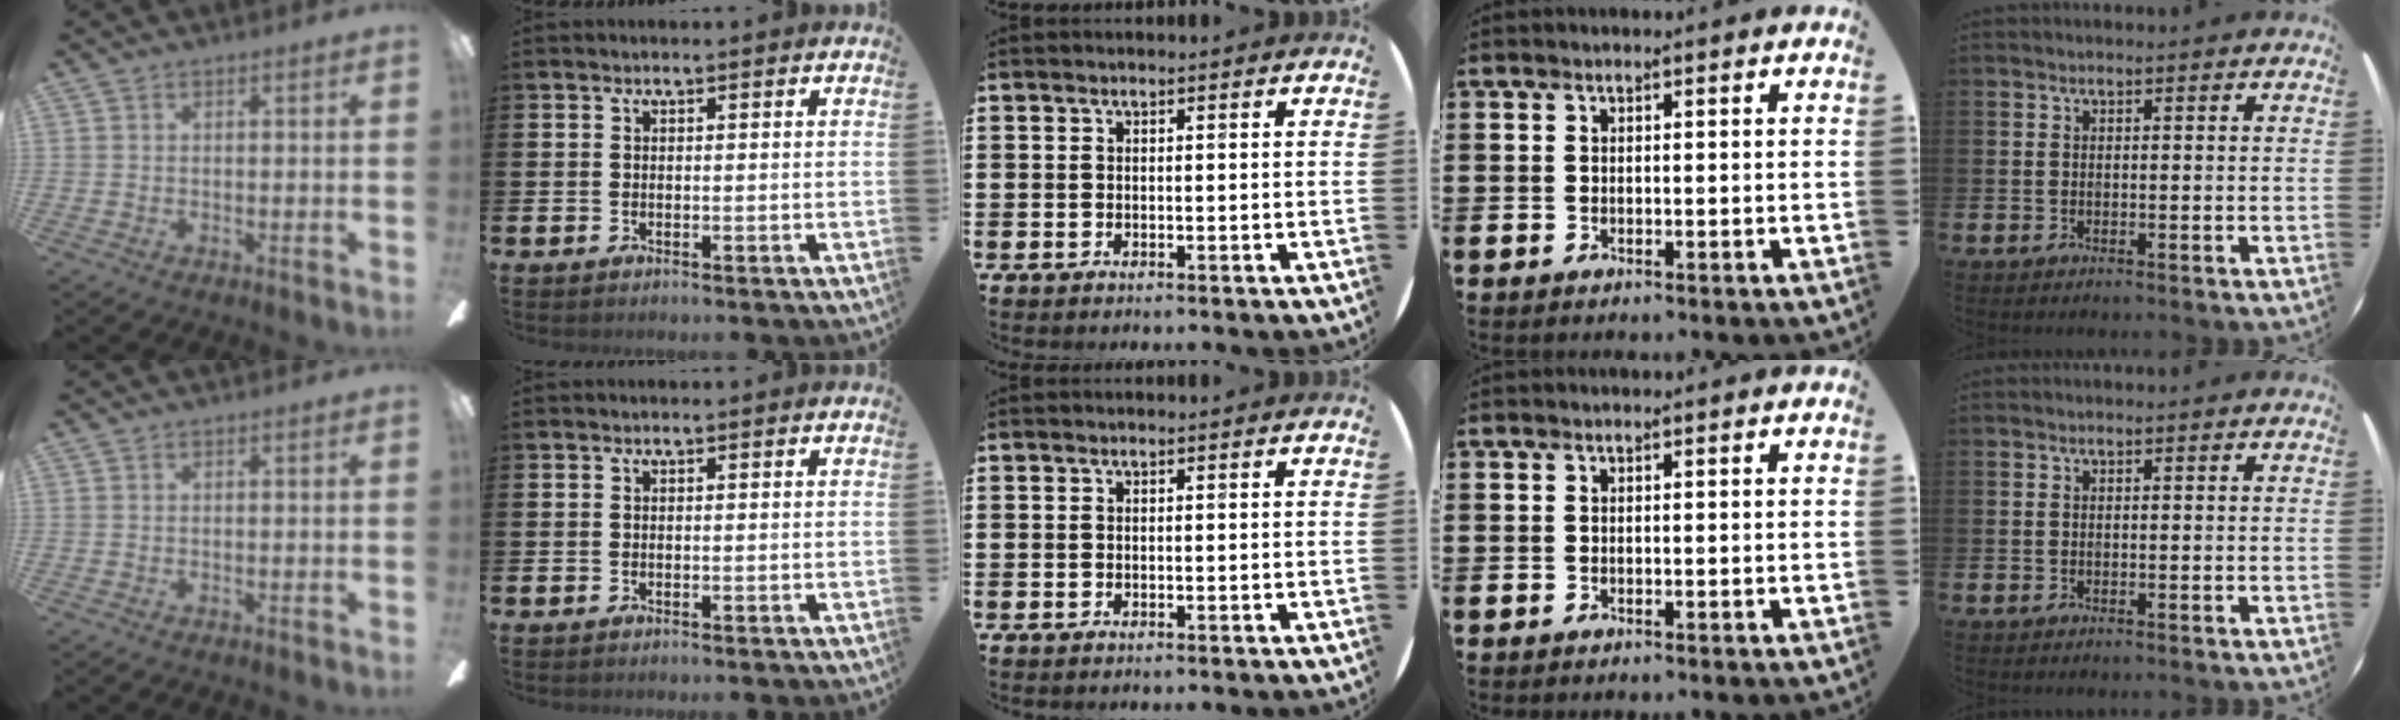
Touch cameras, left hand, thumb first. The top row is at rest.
{}